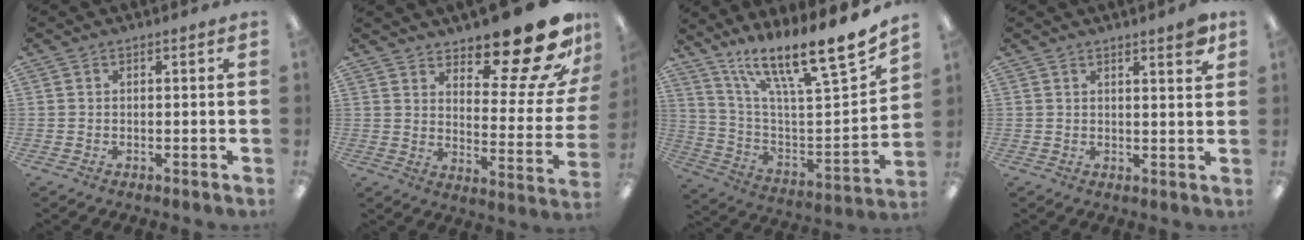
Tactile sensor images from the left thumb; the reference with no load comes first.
{"total": 20.3, "force": [15.1, 6.7, 11.8], "torque": [-0.140, -0.115, 0.243]}
{"total": 17.9, "force": [15.1, 1.1, 9.6], "torque": [-0.142, -0.133, 0.239]}
{"total": 3.7, "force": [2.9, 0.3, 2.3], "torque": [-0.028, -0.019, 0.044]}